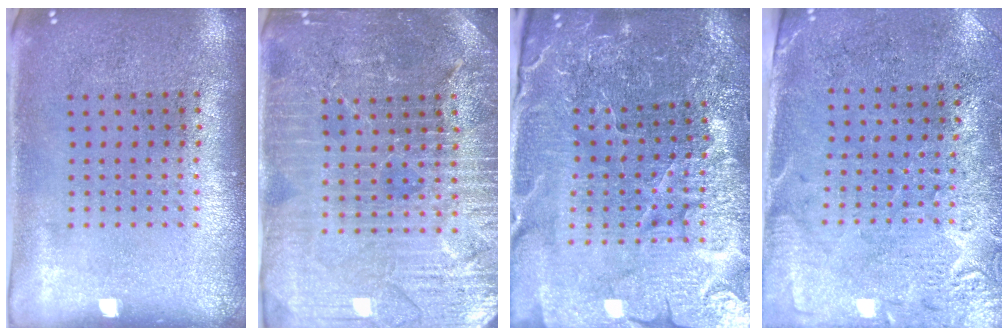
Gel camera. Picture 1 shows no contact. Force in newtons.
{"total": 4.5, "press": 4.2, "slide": 1.5}
{"total": 4.9, "press": 4.7, "slide": 1.4}
{"total": 2.7, "press": 2.4, "slide": 1.3}